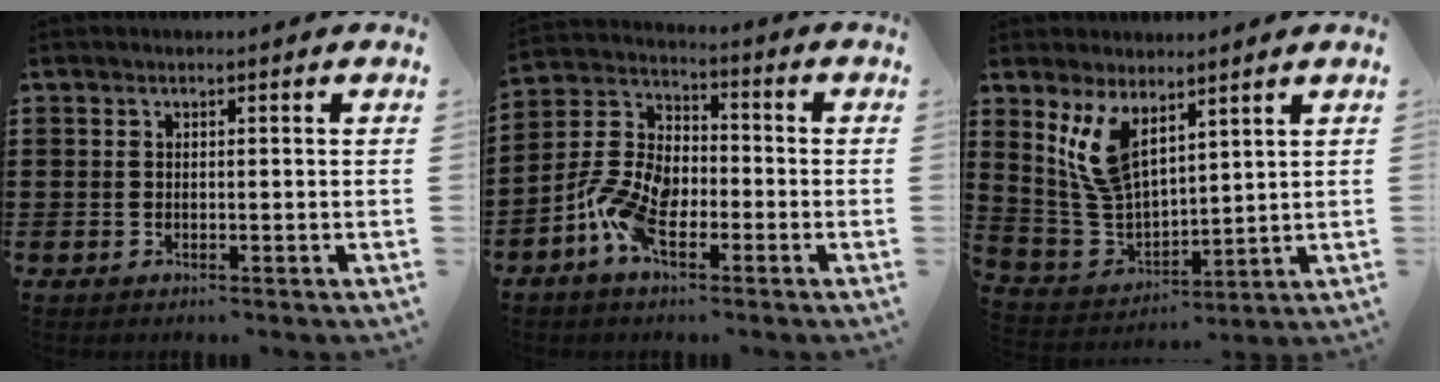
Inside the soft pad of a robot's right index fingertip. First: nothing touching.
{"total": 9.3, "force": [-4.0, 5.0, 6.8], "torque": [-0.178, -0.006, -0.082]}
{"total": 8.8, "force": [4.8, 4.3, 5.9], "torque": [-0.154, -0.013, 0.086]}